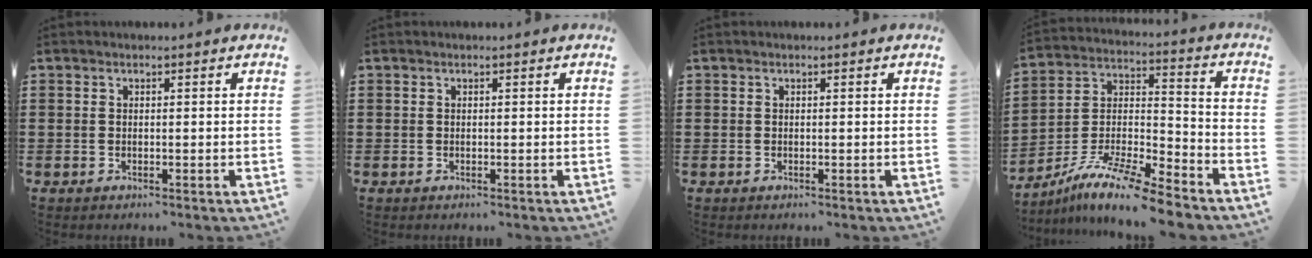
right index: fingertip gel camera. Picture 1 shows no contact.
{"total": 0.0}
{"total": 0.0}
{"total": 10.7, "force": [-9.2, 1.0, 5.3], "torque": [-0.101, 0.014, -0.185]}